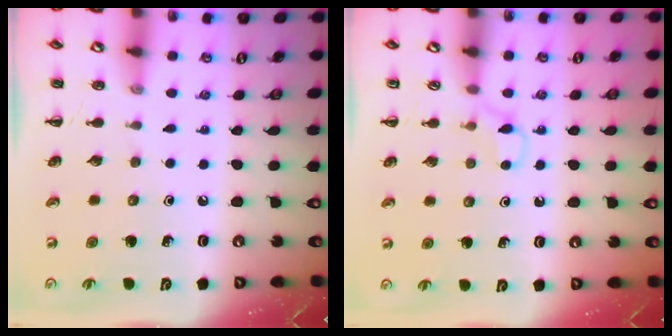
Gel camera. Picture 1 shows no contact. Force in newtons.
{"total": 4.7, "press": 4.5, "slide": 1.5}